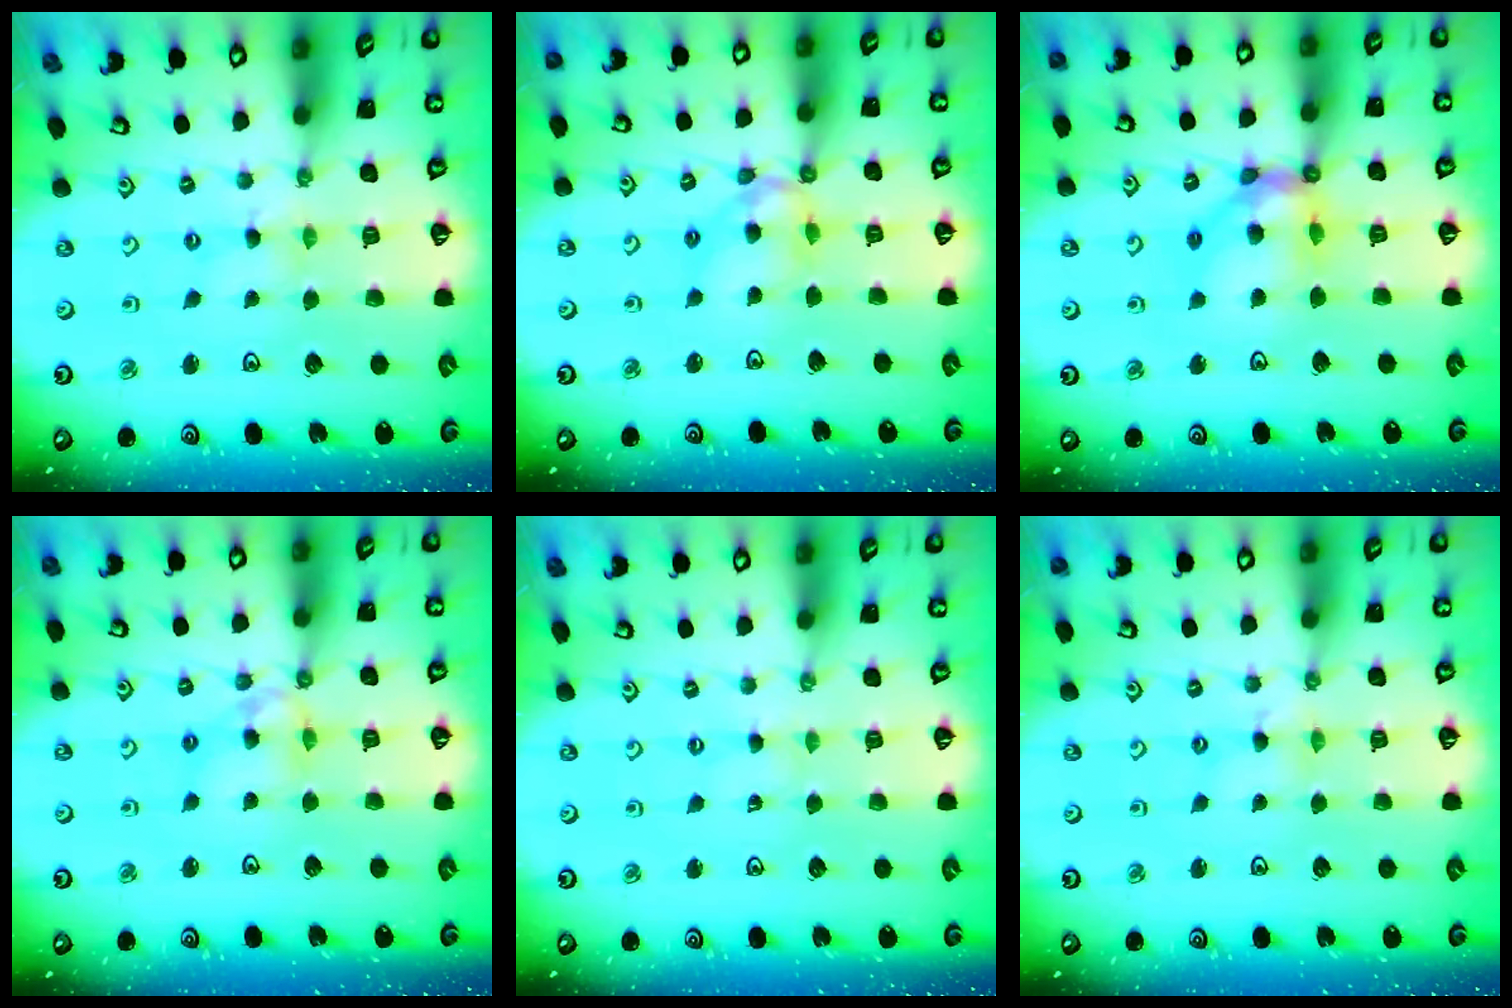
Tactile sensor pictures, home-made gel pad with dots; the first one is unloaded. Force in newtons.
{"total": 11.6, "press": 11.5, "slide": 1.5}
{"total": 12.5, "press": 12.4, "slide": 1.5}
{"total": 8.8, "press": 8.8, "slide": 0.8}
{"total": 0.0}
{"total": 1.7, "press": 1.7, "slide": 0.2}